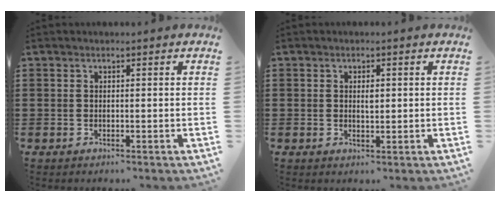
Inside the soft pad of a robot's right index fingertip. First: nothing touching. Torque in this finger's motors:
{"motor_torque": [2.14, 0.00, 0.04, 0.01]}